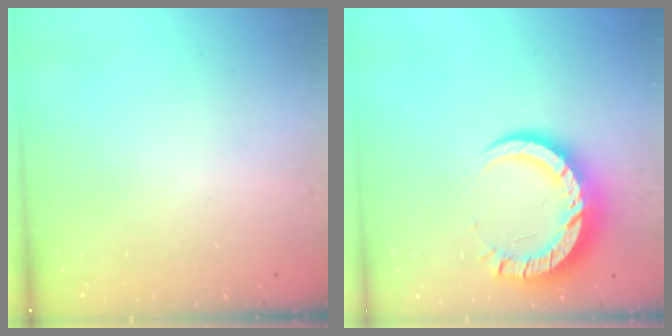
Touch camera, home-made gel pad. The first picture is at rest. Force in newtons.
{"total": 13.0, "press": 13.0, "slide": 1.0}